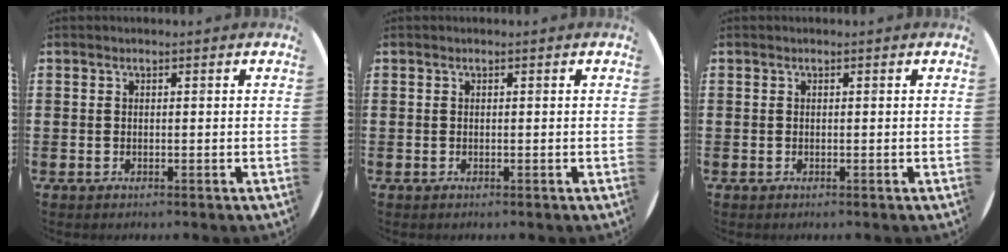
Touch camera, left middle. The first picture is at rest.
{"total": 0.0}
{"total": 0.0}